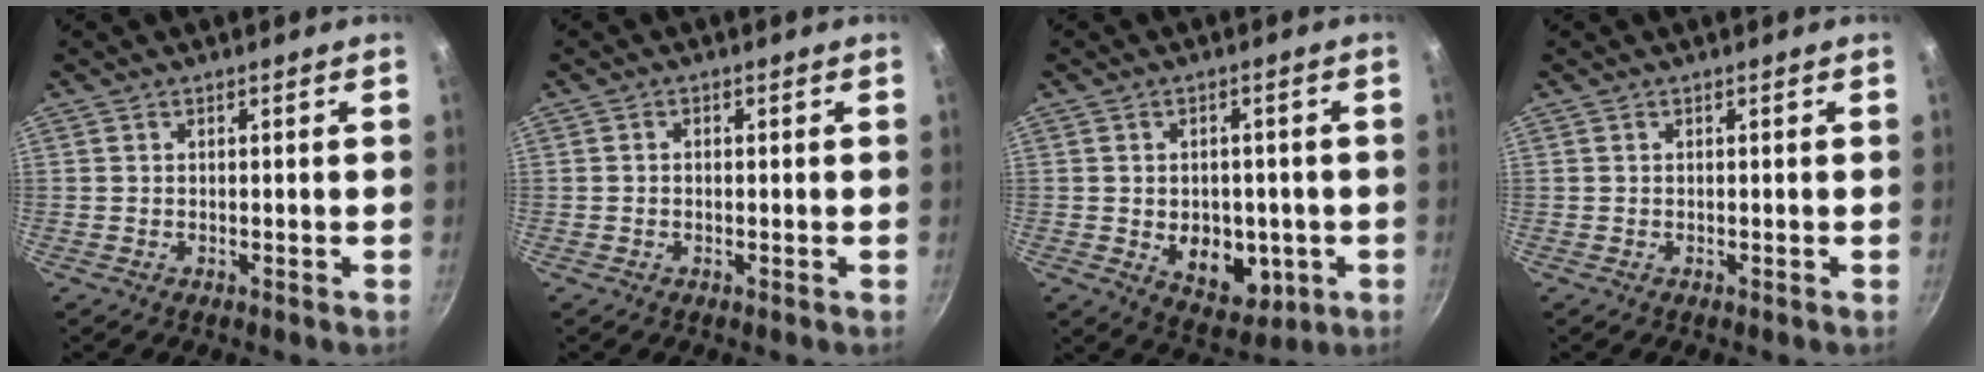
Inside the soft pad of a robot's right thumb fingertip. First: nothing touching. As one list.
[{"total": 0.8, "force": [-0.1, 0.6, 0.5], "torque": [-0.009, 0.005, -0.002]}, {"total": 10.5, "force": [-2.0, 7.4, 7.1], "torque": [-0.065, -0.008, -0.013]}, {"total": 0.0}]